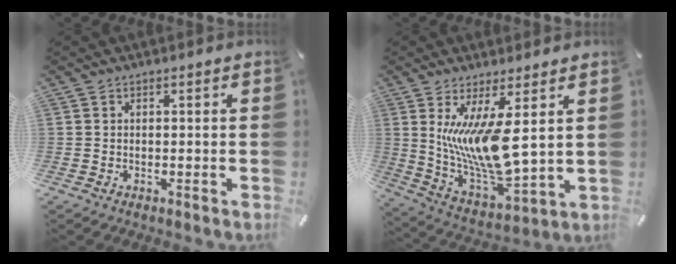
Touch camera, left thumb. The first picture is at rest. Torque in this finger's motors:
{"motor_torque": [0.24, 1.20, 1.96, -0.81, 0.61]}